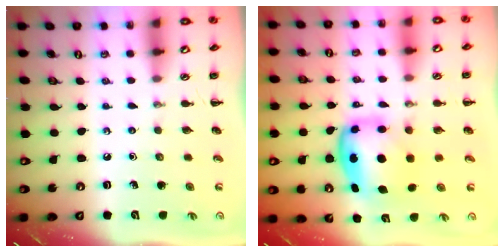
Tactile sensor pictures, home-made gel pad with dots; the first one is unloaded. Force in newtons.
{"total": 6.5, "press": 6.3, "slide": 1.6}